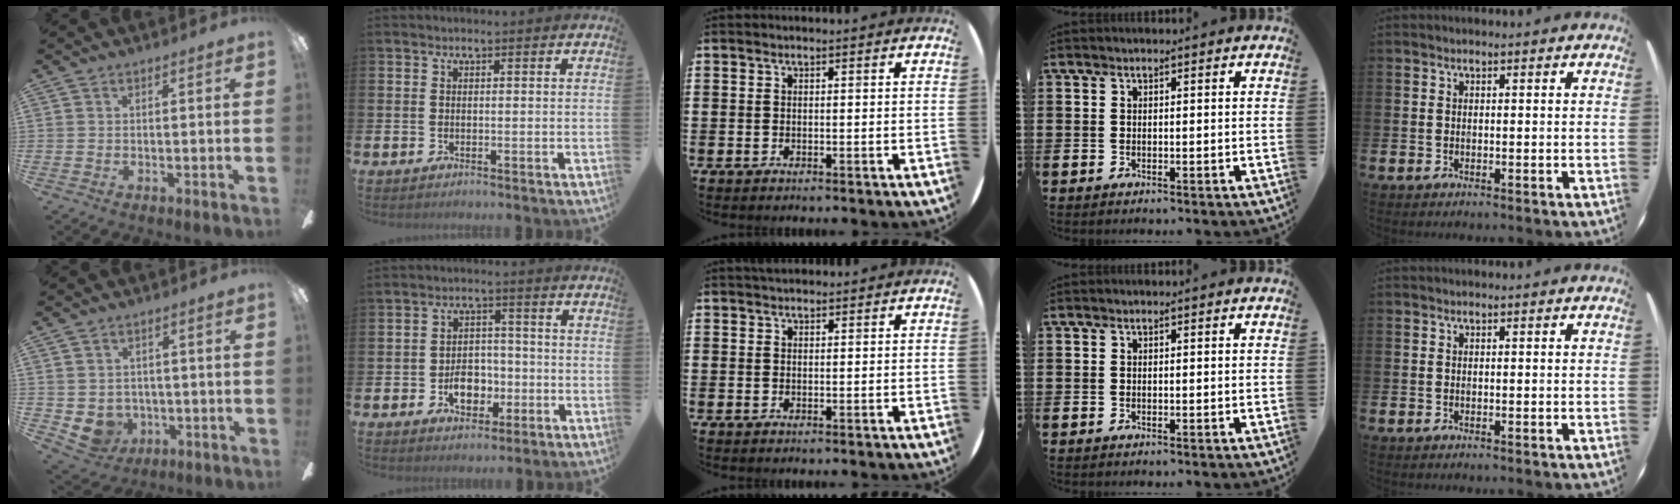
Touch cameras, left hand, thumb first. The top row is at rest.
{"thumb": {"total": 5.6, "force": [-0.5, 5.3, 1.8], "torque": [-0.063, -0.005, -0.007]}, "index": {"total": 5.1, "force": [-1.7, 3.7, 3.0], "torque": [-0.041, 0.003, -0.037]}, "middle": {"total": 0.8, "force": [0.8, 0.2, 0.0], "torque": [-0.001, 0.001, 0.016]}}